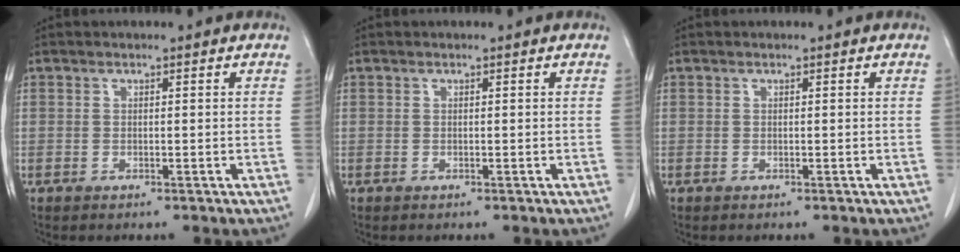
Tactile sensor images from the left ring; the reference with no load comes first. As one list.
[{"total": 0.0}, {"total": 0.0}]